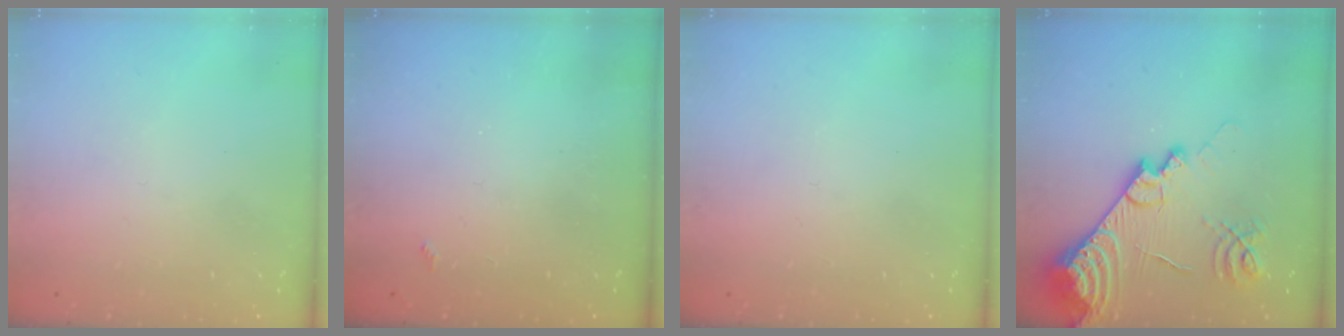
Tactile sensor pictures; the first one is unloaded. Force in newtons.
{"total": 2.1, "press": 2.0, "slide": 0.4}
{"total": 0.0}
{"total": 20.0, "press": 19.9, "slide": 2.0}